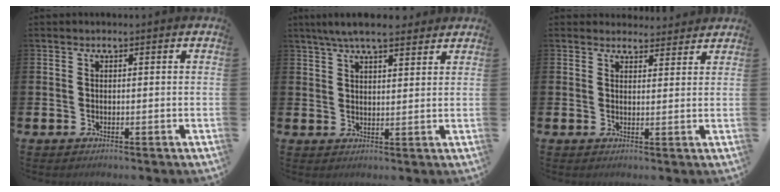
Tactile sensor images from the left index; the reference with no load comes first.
{"total": 5.7, "force": [5.1, 1.0, 2.3], "torque": [-0.056, -0.014, 0.092]}
{"total": 3.0, "force": [2.9, 0.8, -0.1], "torque": [0.006, -0.016, 0.051]}